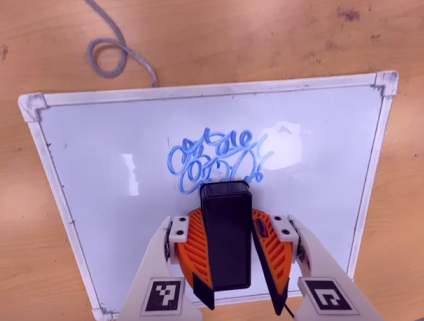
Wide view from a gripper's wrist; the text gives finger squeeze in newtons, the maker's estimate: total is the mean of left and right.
{"total": 12.7, "left": 15.3, "right": 10.1}